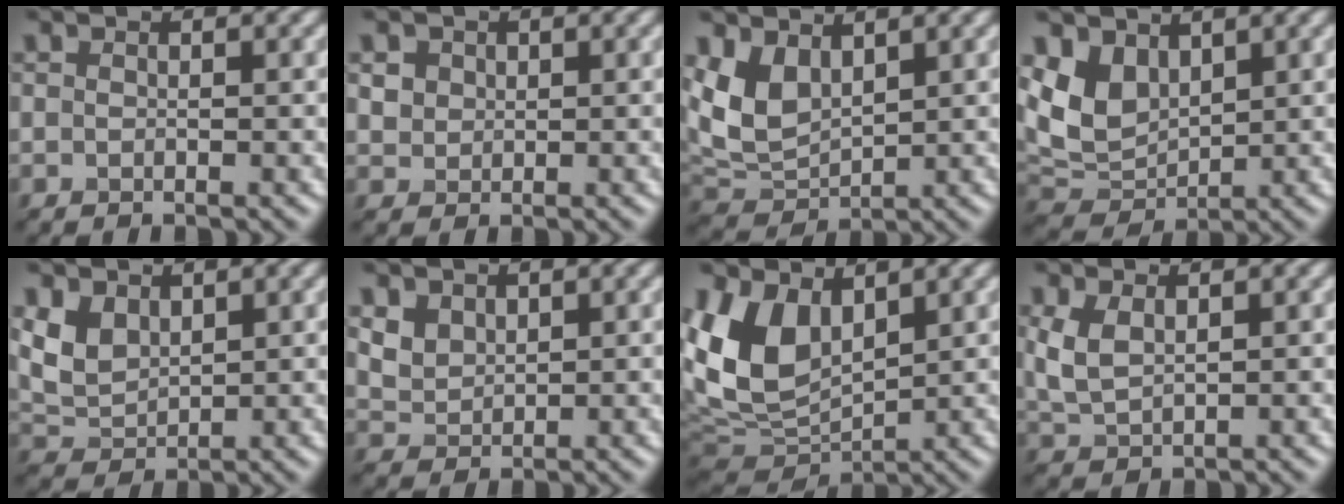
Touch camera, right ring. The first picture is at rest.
{"total": 0.9, "force": [0.4, 0.5, -0.6], "torque": [-0.008, 0.003, 0.032]}
{"total": 3.4, "force": [1.6, 2.1, 2.1], "torque": [-0.071, -0.004, 0.061]}
{"total": 3.4, "force": [1.6, 2.4, 1.7], "torque": [-0.062, -0.005, 0.061]}
{"total": 2.0, "force": [1.2, 1.3, 0.9], "torque": [-0.050, 0.000, 0.053]}
{"total": 1.3, "force": [1.1, 0.7, -0.2], "torque": [-0.022, -0.001, 0.047]}
{"total": 6.8, "force": [2.6, 4.4, 4.4], "torque": [-0.128, -0.009, 0.078]}
{"total": 1.5, "force": [0.6, 0.7, 1.2], "torque": [-0.056, 0.004, 0.042]}